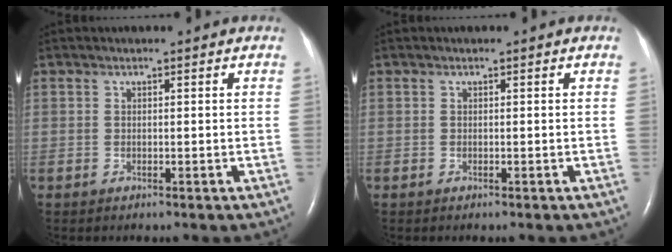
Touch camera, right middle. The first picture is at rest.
{"total": 0.0}